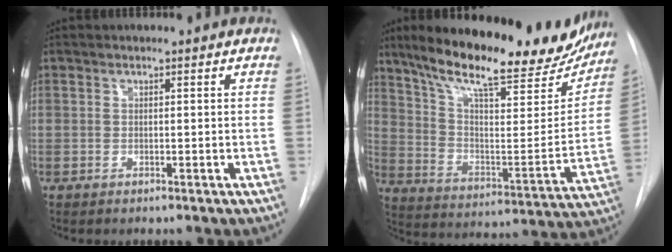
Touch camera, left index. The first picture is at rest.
{"total": 28.0, "force": [22.3, 6.7, 15.6], "torque": [-0.238, -0.018, 0.313]}